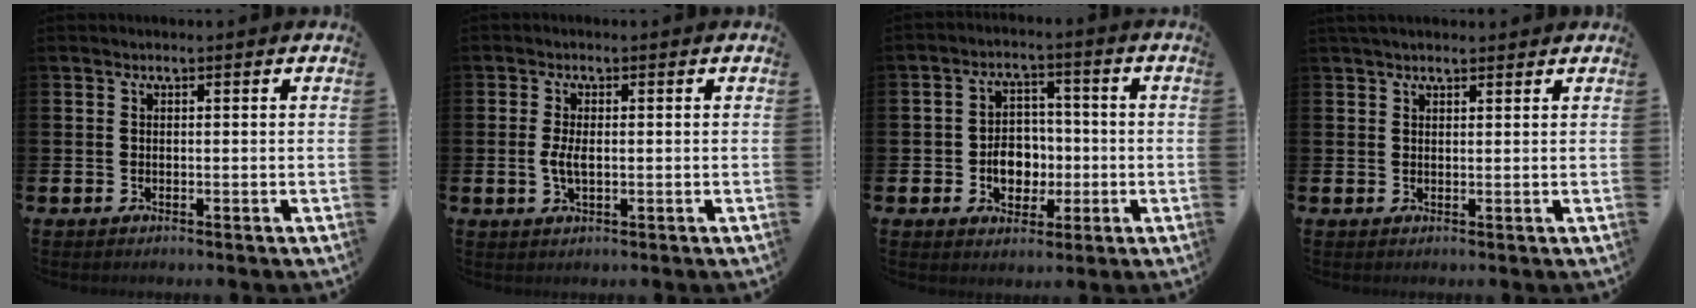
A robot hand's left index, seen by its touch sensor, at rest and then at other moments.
{"total": 2.7, "force": [0.0, 1.2, 2.4], "torque": [-0.045, 0.004, -0.003]}
{"total": 5.4, "force": [-1.1, 4.4, 2.9], "torque": [-0.038, 0.004, -0.029]}
{"total": 1.9, "force": [1.7, 0.6, 0.6], "torque": [-0.013, 0.003, 0.030]}